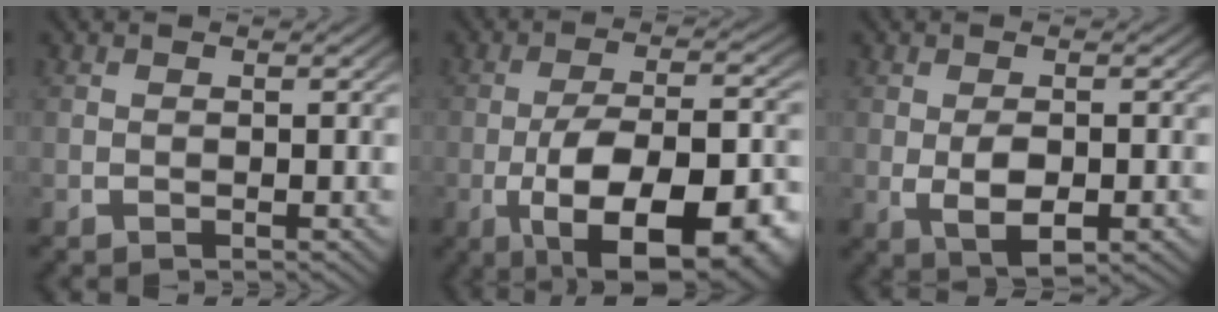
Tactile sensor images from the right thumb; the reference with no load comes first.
{"total": 14.4, "force": [-4.4, 7.8, 11.3], "torque": [-0.217, -0.064, -0.030]}
{"total": 5.1, "force": [-1.0, 3.1, 3.9], "torque": [-0.093, -0.026, 0.000]}